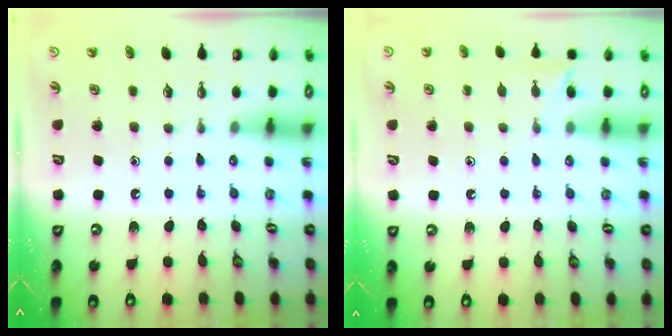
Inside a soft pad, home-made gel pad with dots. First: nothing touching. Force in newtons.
{"total": 6.3, "press": 6.3, "slide": 0.7}